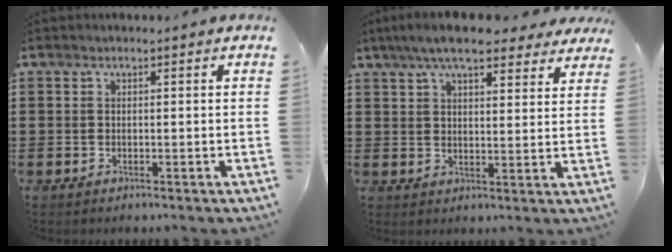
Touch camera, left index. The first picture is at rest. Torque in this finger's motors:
{"motor_torque": [2.14, 0.00, 0.99, 0.21]}